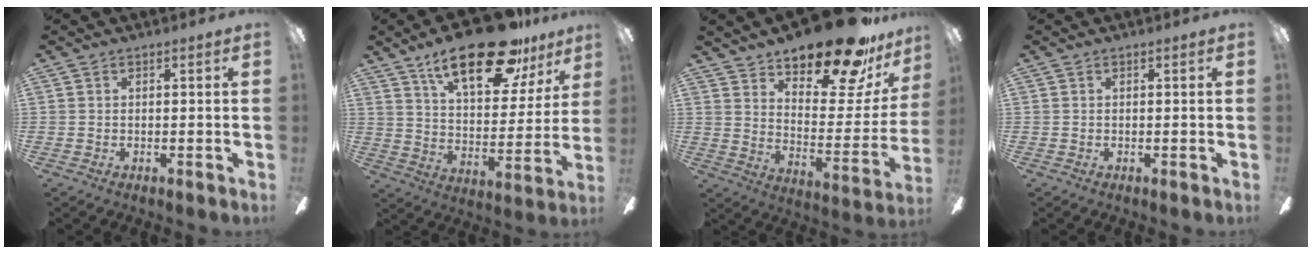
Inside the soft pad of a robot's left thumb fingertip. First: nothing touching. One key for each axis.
{"total": 23.3, "fx": 15.9, "fy": 9.1, "fz": 14.4, "tx": -0.225, "ty": -0.089, "tz": 0.268}
{"total": 22.3, "fx": 17.9, "fy": 7.0, "fz": 11.3, "tx": -0.149, "ty": -0.125, "tz": 0.294}
{"total": 0.0}